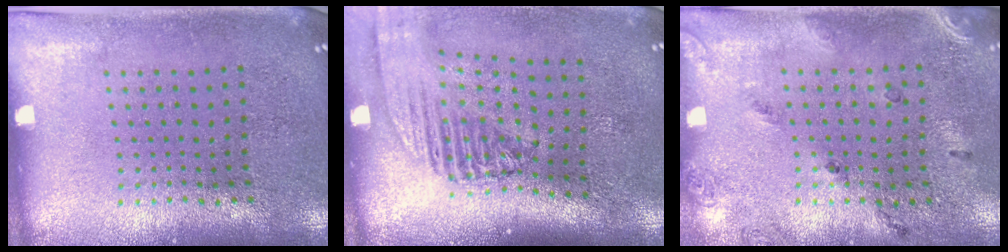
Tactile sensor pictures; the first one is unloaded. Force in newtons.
{"total": 2.3, "press": 1.7, "slide": 1.5}
{"total": 1.7, "press": 1.1, "slide": 1.3}